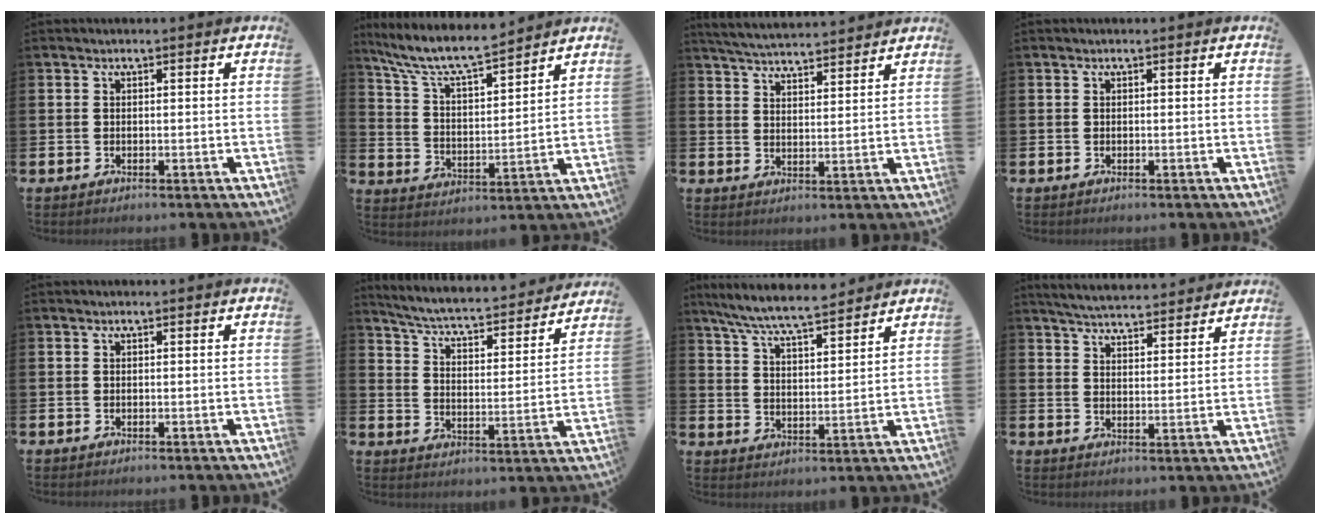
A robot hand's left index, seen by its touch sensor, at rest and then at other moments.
{"total": 8.5, "force": [7.8, 1.2, 3.1], "torque": [-0.097, -0.048, 0.137]}
{"total": 4.9, "force": [4.9, 0.1, 0.3], "torque": [-0.017, -0.032, 0.086]}
{"total": 0.0}
{"total": 0.0}
{"total": 5.4, "force": [5.2, 0.4, 1.7], "torque": [-0.059, -0.046, 0.081]}
{"total": 7.6, "force": [7.2, 0.4, 2.4], "torque": [-0.075, -0.037, 0.131]}
{"total": 5.3, "force": [5.2, 0.3, 0.3], "torque": [-0.021, -0.037, 0.092]}